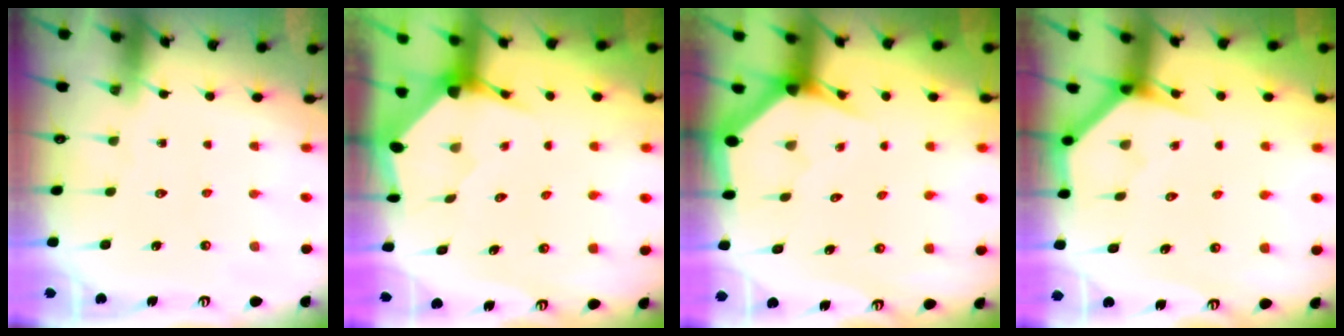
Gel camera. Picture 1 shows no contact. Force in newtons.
{"total": 3.6, "press": 3.6, "slide": 0.5}
{"total": 3.0, "press": 3.0, "slide": 0.1}
{"total": 3.7, "press": 3.7, "slide": 0.2}